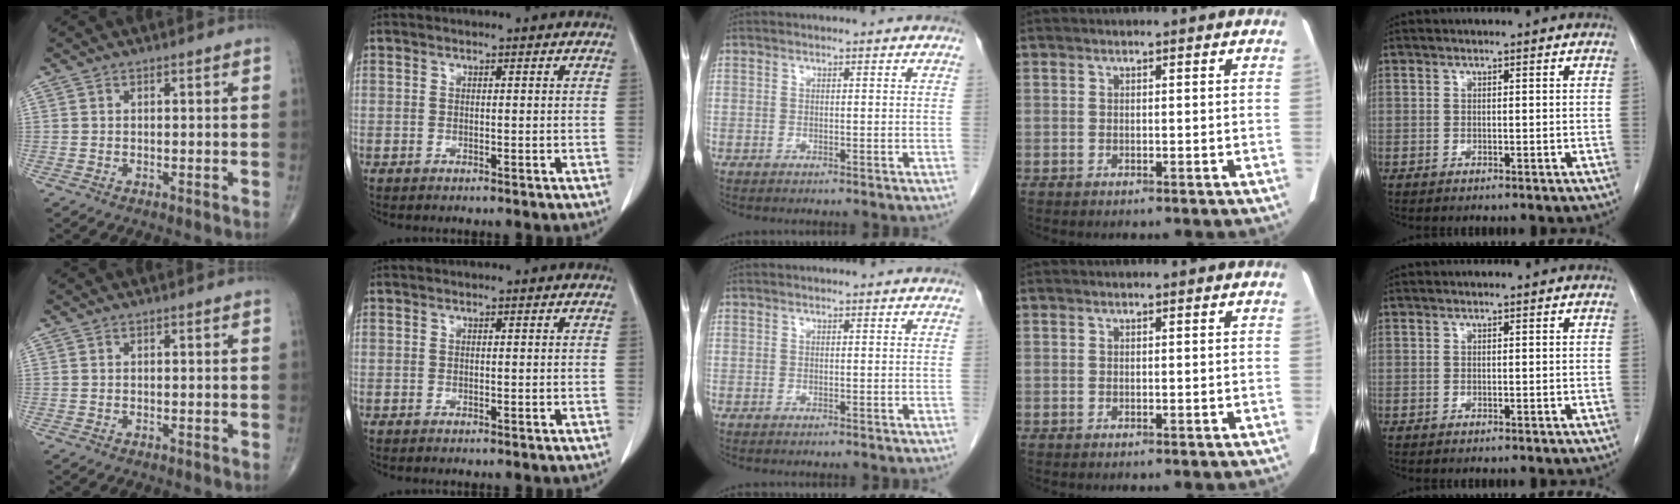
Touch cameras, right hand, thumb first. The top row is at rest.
{}